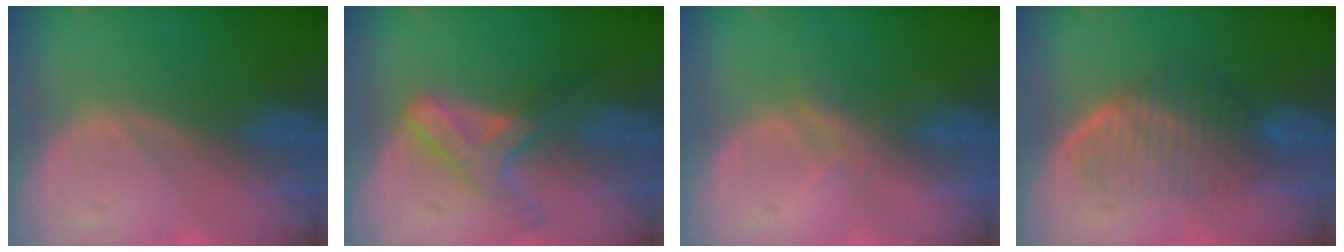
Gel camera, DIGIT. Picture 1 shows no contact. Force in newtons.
{"total": 6.6, "press": 5.8, "slide": 3.3}
{"total": 1.8, "press": 1.6, "slide": 0.7}
{"total": 6.0, "press": 5.9, "slide": 1.1}